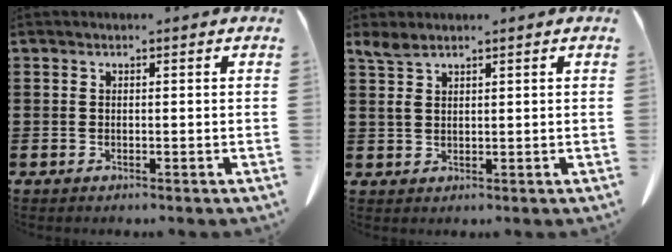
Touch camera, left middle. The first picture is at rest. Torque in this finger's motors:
{"motor_torque": [0.47, 0.32, 0.03, 0.05]}